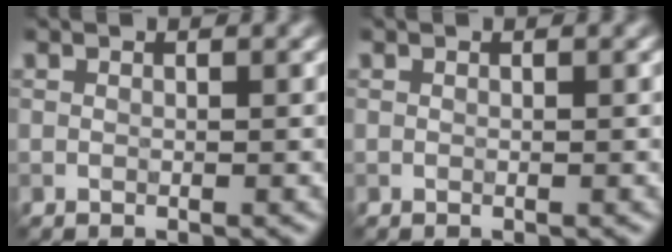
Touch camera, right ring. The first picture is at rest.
{"total": 0.0}